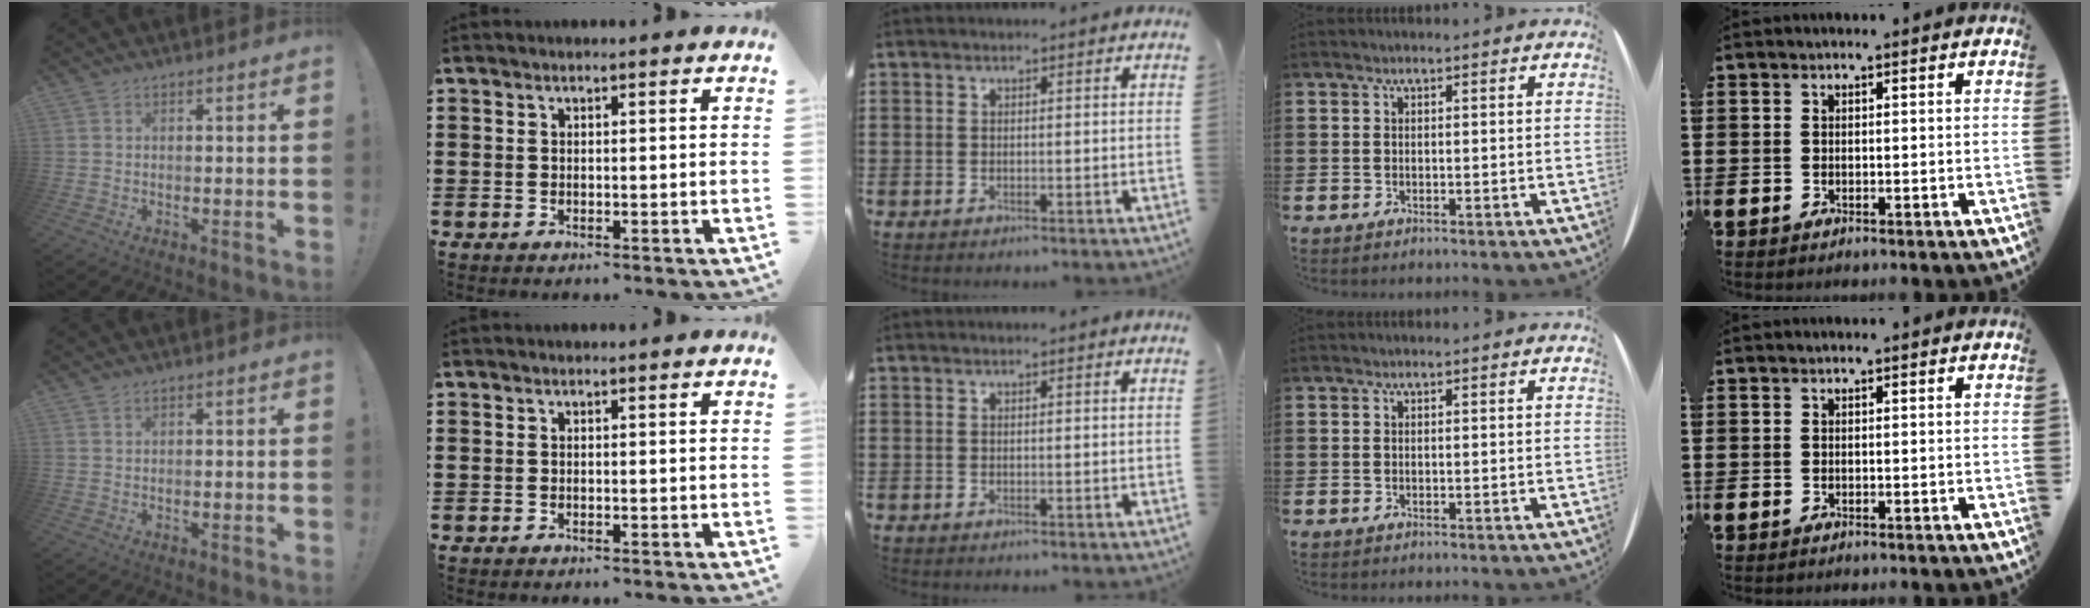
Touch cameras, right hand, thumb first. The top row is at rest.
{"thumb": {"total": 0.9, "force": [0.7, 0.2, -0.6], "torque": [0.001, 0.002, 0.015]}}